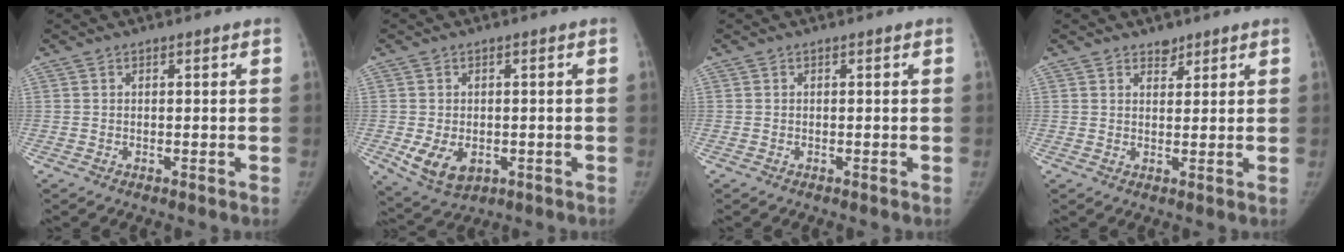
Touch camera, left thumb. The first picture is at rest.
{"total": 7.0, "force": [-1.5, 4.9, 4.8], "torque": [-0.074, -0.011, -0.011]}
{"total": 0.0}
{"total": 2.4, "force": [1.9, 1.3, 0.6], "torque": [0.007, -0.013, 0.026]}